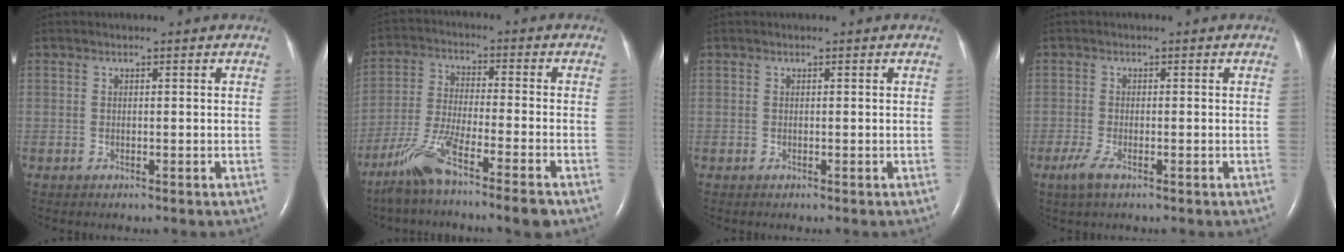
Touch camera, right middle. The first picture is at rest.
{"total": 10.5, "force": [-7.3, 0.1, 7.5], "torque": [-0.151, -0.026, -0.138]}
{"total": 0.0}
{"total": 2.7, "force": [-1.6, 0.7, 2.1], "torque": [-0.054, -0.006, -0.034]}